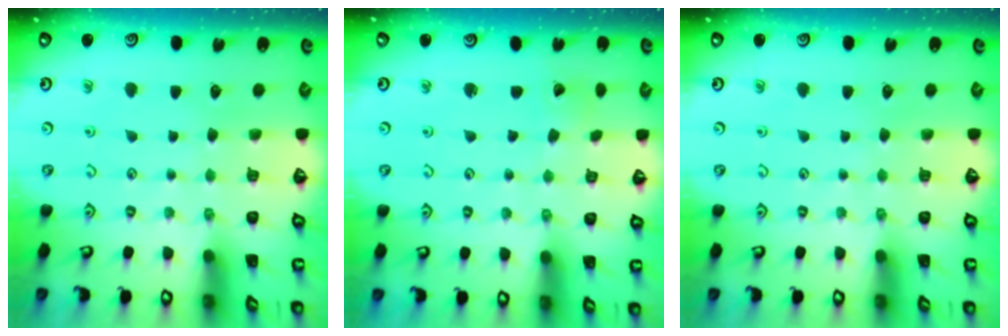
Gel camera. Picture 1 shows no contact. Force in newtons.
{"total": 1.0, "press": 1.0, "slide": 0.1}
{"total": 0.0}